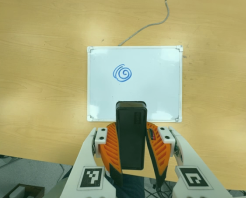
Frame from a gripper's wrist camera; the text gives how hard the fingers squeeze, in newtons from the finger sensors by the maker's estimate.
{"total": 11.0, "left": 8.4, "right": 13.5}